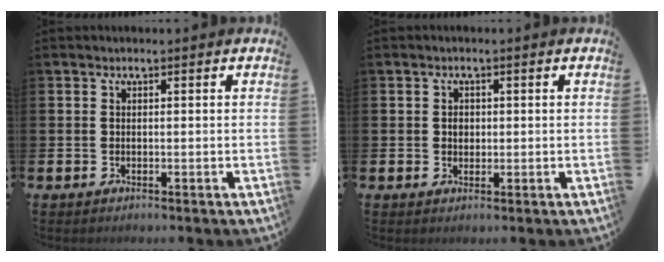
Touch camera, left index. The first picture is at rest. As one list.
[{"total": 1.4, "force": [0.3, 1.2, 0.6], "torque": [0.010, -0.001, -0.001]}]